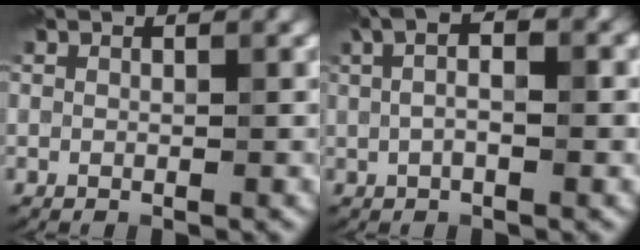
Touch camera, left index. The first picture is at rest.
{"total": 5.3, "force": [1.3, 2.5, 4.5], "torque": [-0.061, 0.012, 0.000]}